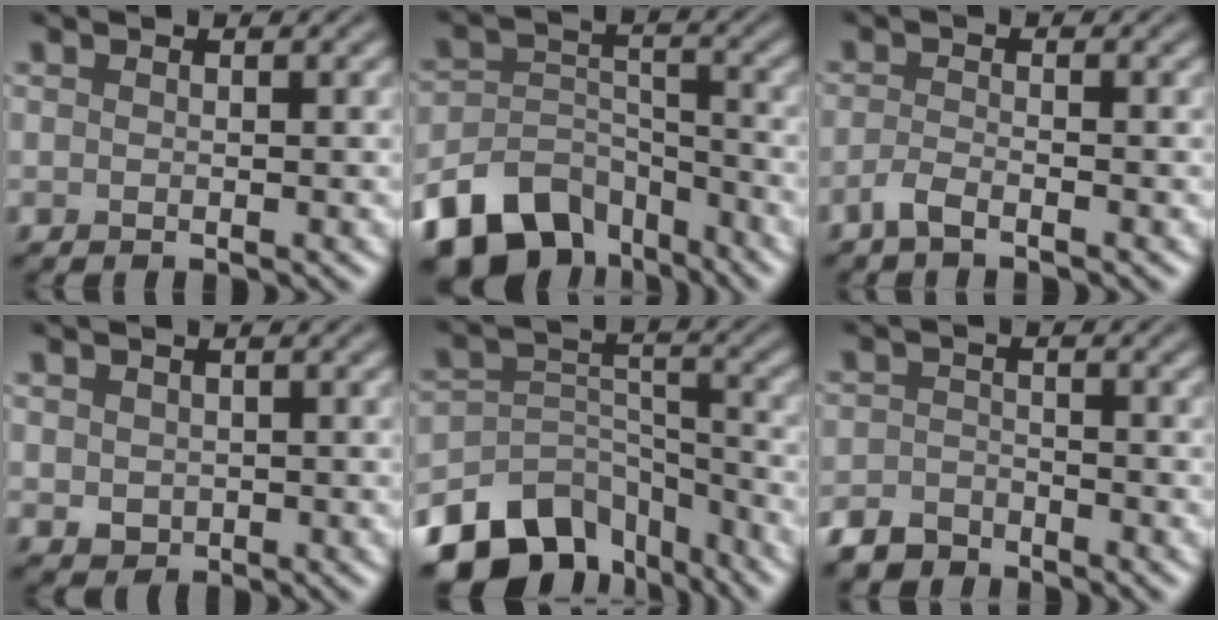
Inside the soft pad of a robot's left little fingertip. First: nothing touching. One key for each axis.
{"total": 10.0, "fx": -7.4, "fy": 5.5, "fz": 3.8, "tx": -0.066, "ty": -0.005, "tz": -0.129}
{"total": 1.6, "fx": -1.1, "fy": 0.4, "fz": 1.1, "tx": -0.024, "ty": 0.000, "tz": -0.029}
{"total": 1.4, "fx": 0.2, "fy": 1.3, "fz": 0.6, "tx": -0.012, "ty": -0.003, "tz": 0.005}
{"total": 10.8, "fx": -8.1, "fy": 6.0, "fz": 3.8, "tx": -0.060, "ty": 0.002, "tz": -0.134}
{"total": 3.0, "fx": -2.7, "fy": 1.2, "fz": 0.5, "tx": -0.008, "ty": -0.001, "tz": -0.058}